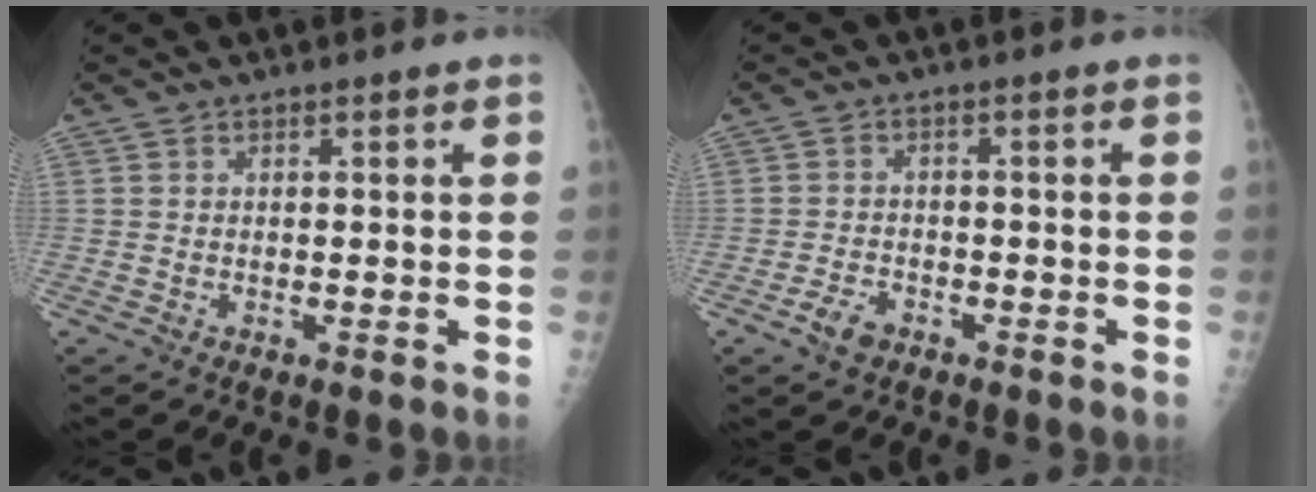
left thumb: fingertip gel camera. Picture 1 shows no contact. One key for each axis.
{"total": 3.7, "fx": -2.2, "fy": 2.3, "fz": 1.8, "tx": -0.030, "ty": 0.013, "tz": -0.038}